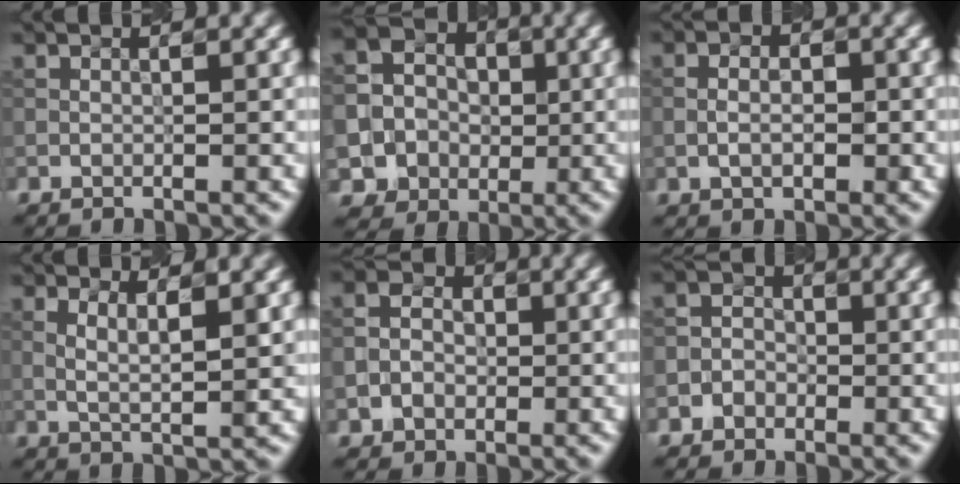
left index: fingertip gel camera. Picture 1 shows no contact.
{"total": 7.8, "force": [-2.2, 7.4, 1.4], "torque": [-0.035, -0.001, -0.048]}
{"total": 2.2, "force": [-0.3, 1.4, 1.7], "torque": [-0.018, 0.001, -0.005]}
{"total": 2.7, "force": [0.8, 0.5, 2.5], "torque": [-0.053, -0.001, 0.027]}
{"total": 2.2, "force": [-0.4, 2.1, 0.7], "torque": [-0.022, 0.007, -0.005]}
{"total": 1.7, "force": [-0.8, 1.5, 0.0], "torque": [-0.002, 0.008, -0.013]}